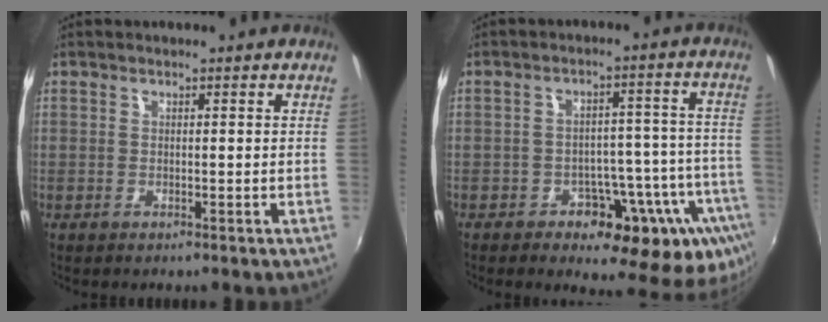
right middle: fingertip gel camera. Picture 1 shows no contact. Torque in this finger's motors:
{"motor_torque": [1.09, -1.05, 0.22, 0.04]}